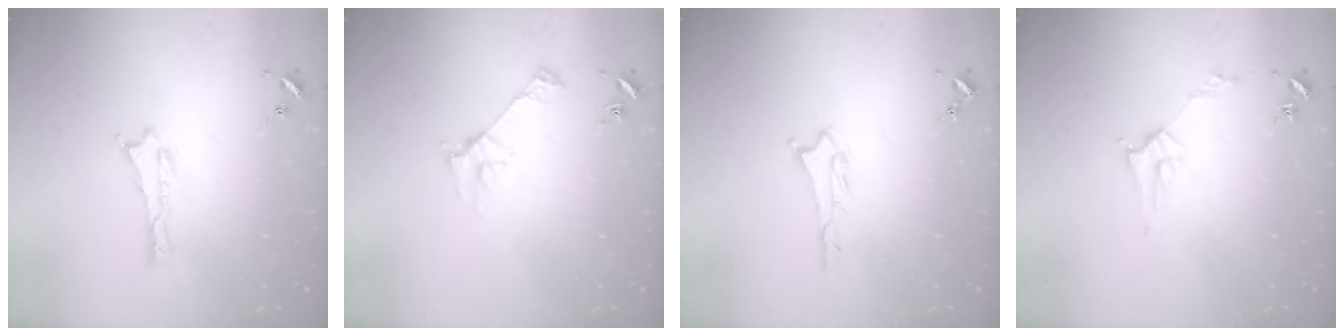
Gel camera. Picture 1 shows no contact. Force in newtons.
{"total": 2.8, "press": 2.8, "slide": 0.3}
{"total": 1.2, "press": 1.2, "slide": 0.1}
{"total": 2.8, "press": 2.8, "slide": 0.3}